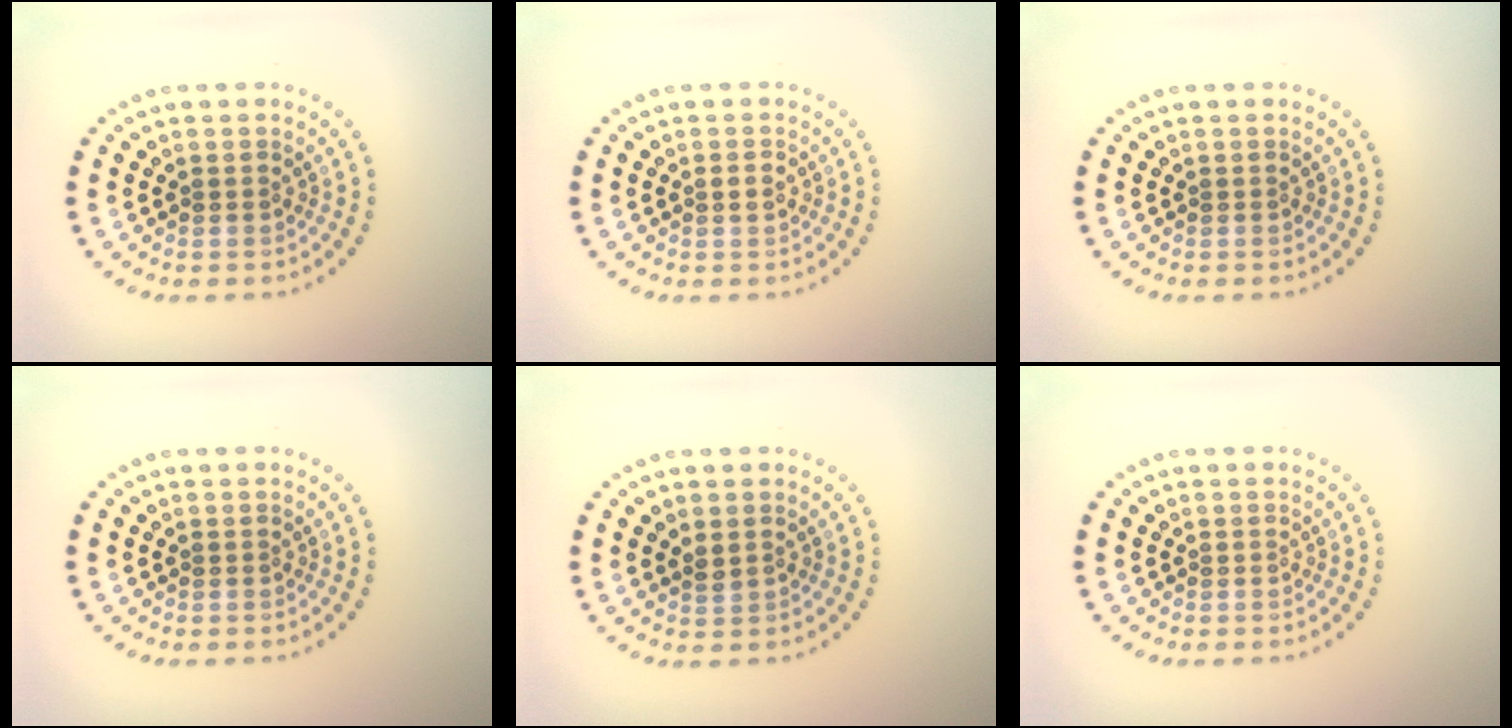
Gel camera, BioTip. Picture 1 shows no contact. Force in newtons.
{"total": 1.2, "press": 1.2, "slide": 0.1}
{"total": 0.0}
{"total": 0.0}
{"total": 0.8, "press": 0.7, "slide": 0.4}
{"total": 0.0}